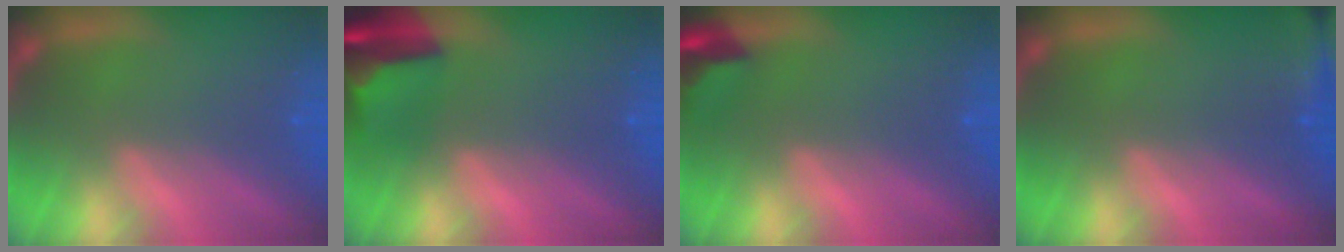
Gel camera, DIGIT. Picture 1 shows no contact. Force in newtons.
{"total": 6.9}
{"total": 2.9}
{"total": 6.0}